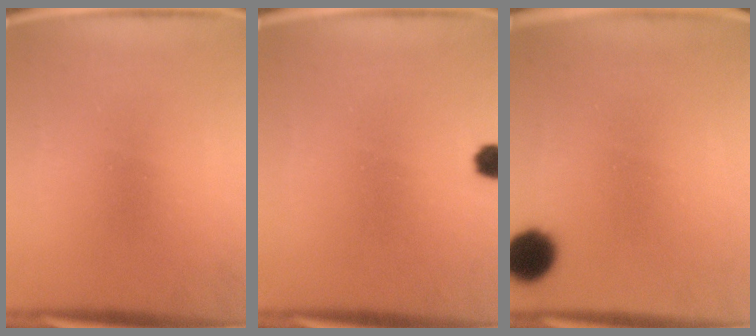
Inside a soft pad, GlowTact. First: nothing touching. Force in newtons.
{"total": 2.4}
{"total": 8.7}